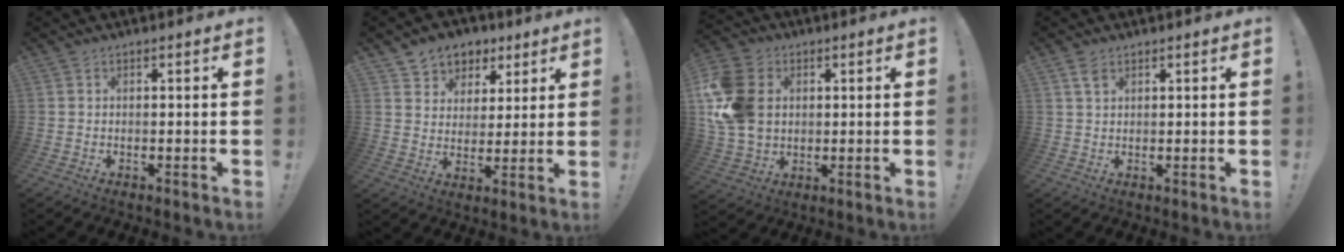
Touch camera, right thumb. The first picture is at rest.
{"total": 7.6, "force": [4.1, 6.3, 0.9], "torque": [-0.012, -0.030, 0.083]}
{"total": 17.4, "force": [2.6, 13.6, 10.5], "torque": [-0.204, -0.005, 0.053]}
{"total": 2.8, "force": [1.7, 1.6, 1.5], "torque": [-0.022, -0.003, 0.030]}